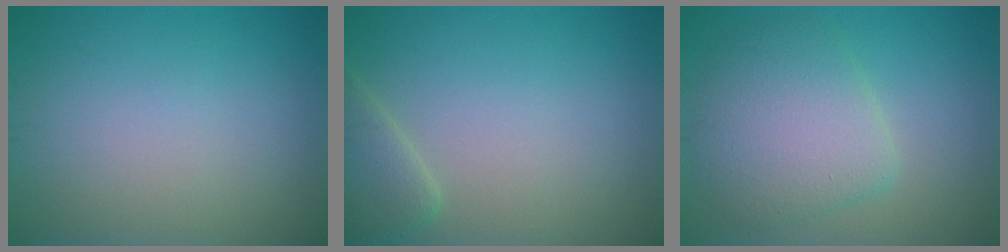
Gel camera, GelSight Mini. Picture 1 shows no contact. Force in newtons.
{"total": 2.6, "press": 2.5, "slide": 0.3}
{"total": 5.6, "press": 5.6, "slide": 0.3}